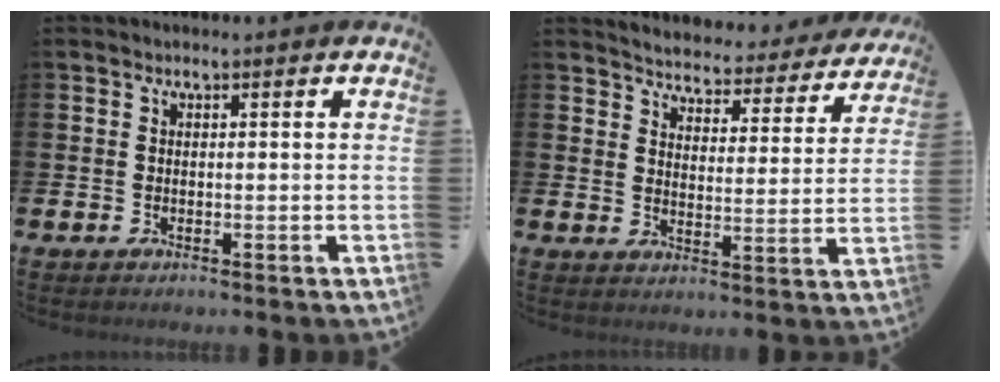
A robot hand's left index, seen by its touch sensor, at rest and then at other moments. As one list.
[{"total": 4.2, "force": [4.2, 0.5, 0.2], "torque": [-0.022, -0.041, 0.066]}]